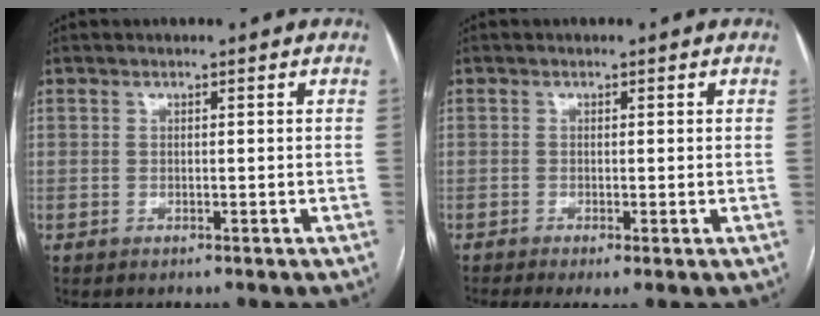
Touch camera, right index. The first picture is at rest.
{"total": 3.2, "force": [-1.3, 0.8, 2.9], "torque": [-0.049, -0.011, -0.023]}